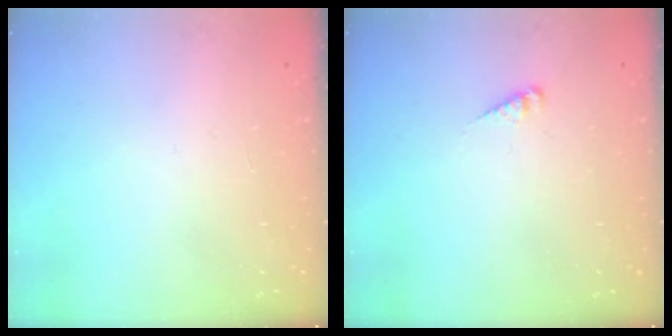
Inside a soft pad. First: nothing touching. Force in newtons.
{"total": 2.9, "press": 2.9, "slide": 0.2}